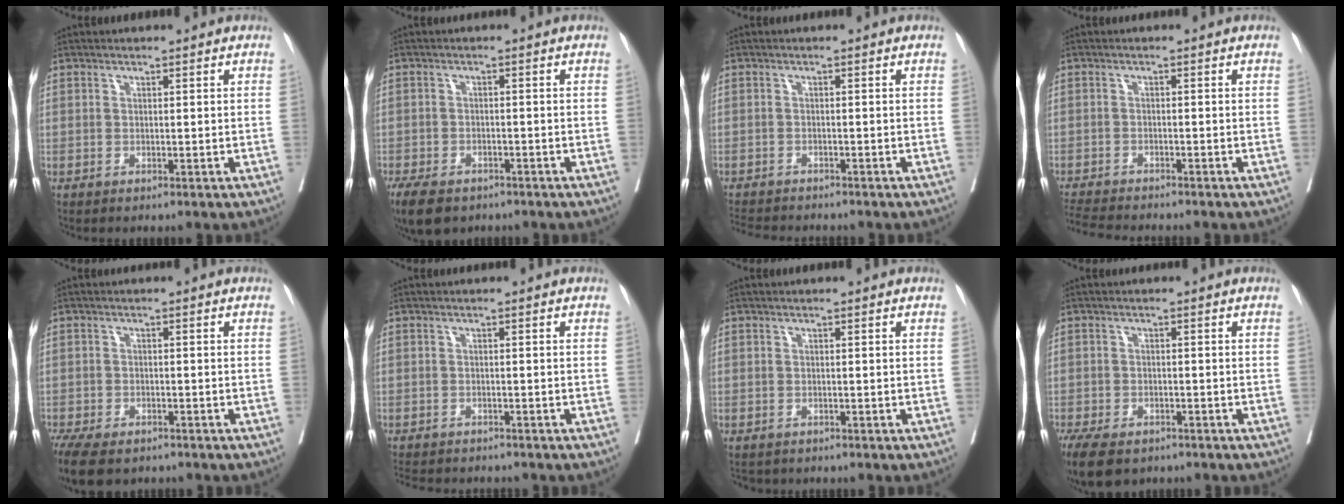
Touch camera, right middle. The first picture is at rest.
{"total": 7.5, "force": [-5.4, 3.6, 3.7], "torque": [-0.061, -0.008, -0.081]}
{"total": 6.1, "force": [-5.8, 1.0, 1.9], "torque": [-0.028, -0.009, -0.089]}
{"total": 6.4, "force": [-6.1, 0.2, 2.0], "torque": [-0.033, -0.016, -0.102]}
{"total": 10.9, "force": [-8.0, 4.8, 5.6], "torque": [-0.119, -0.014, -0.117]}
{"total": 8.1, "force": [-7.3, 2.1, 2.7], "torque": [-0.046, -0.007, -0.102]}
{"total": 2.8, "force": [-2.5, 1.3, 0.4], "torque": [-0.009, -0.003, -0.035]}
{"total": 9.5, "force": [-6.8, 4.6, 4.9], "torque": [-0.099, -0.012, -0.101]}